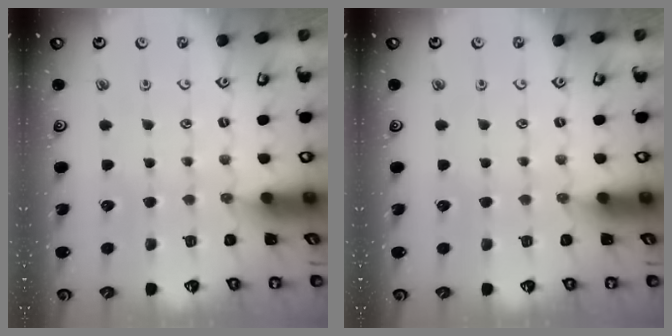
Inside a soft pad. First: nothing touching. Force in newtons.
{"total": 0.0}